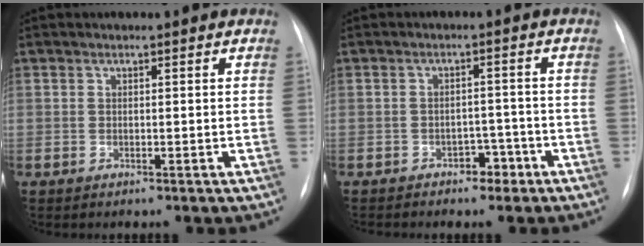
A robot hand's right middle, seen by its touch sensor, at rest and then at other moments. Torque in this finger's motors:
{"motor_torque": [0.08, -0.11, 0.04, 0.01]}